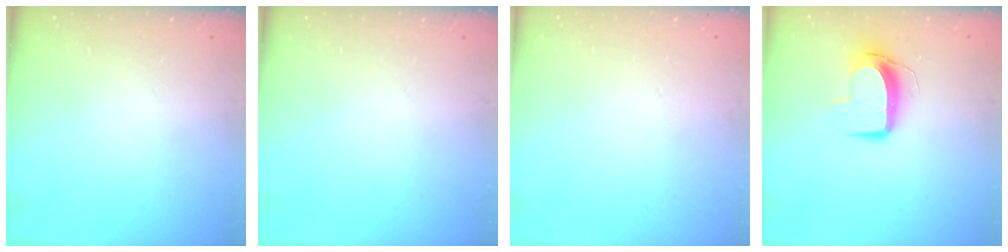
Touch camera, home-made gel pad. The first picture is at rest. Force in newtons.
{"total": 0.0}
{"total": 0.0}
{"total": 10.0, "press": 9.9, "slide": 0.8}